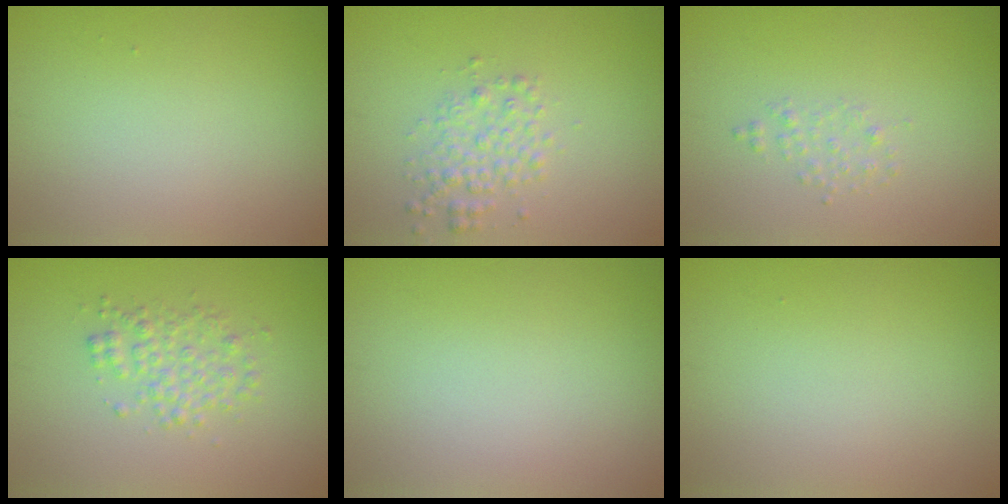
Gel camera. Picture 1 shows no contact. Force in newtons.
{"total": 2.5, "press": 2.5, "slide": 0.0}
{"total": 1.0, "press": 1.0, "slide": 0.1}
{"total": 2.6, "press": 2.6, "slide": 0.0}
{"total": 0.0}
{"total": 0.0}